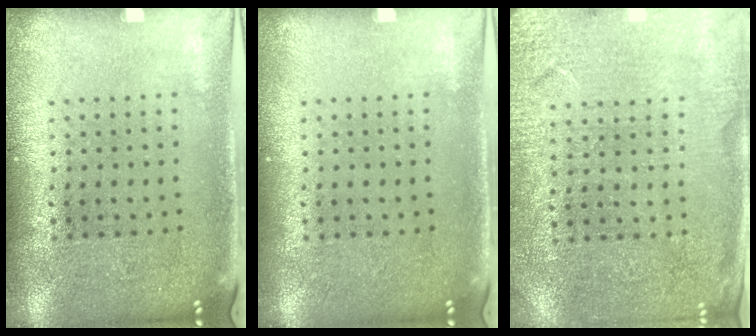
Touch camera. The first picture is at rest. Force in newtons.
{"total": 0.0}
{"total": 2.8, "press": 2.8, "slide": 0.1}